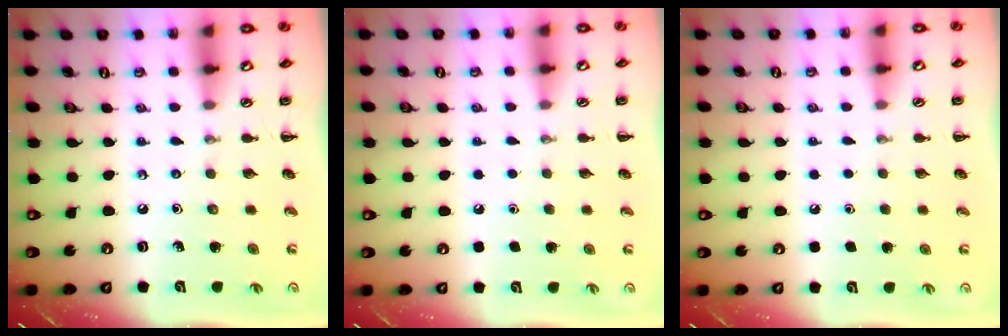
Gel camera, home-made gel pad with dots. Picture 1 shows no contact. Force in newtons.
{"total": 1.8, "press": 1.7, "slide": 0.1}
{"total": 1.8, "press": 1.8, "slide": 0.1}